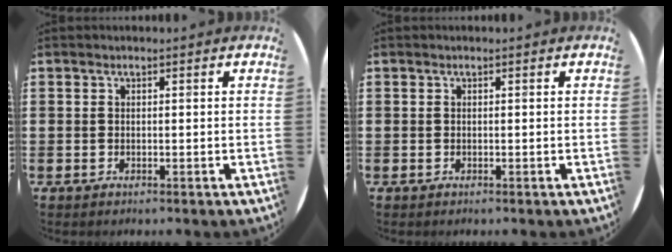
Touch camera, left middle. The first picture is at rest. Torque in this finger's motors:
{"motor_torque": [0.46, -0.59, 0.00, 0.00]}